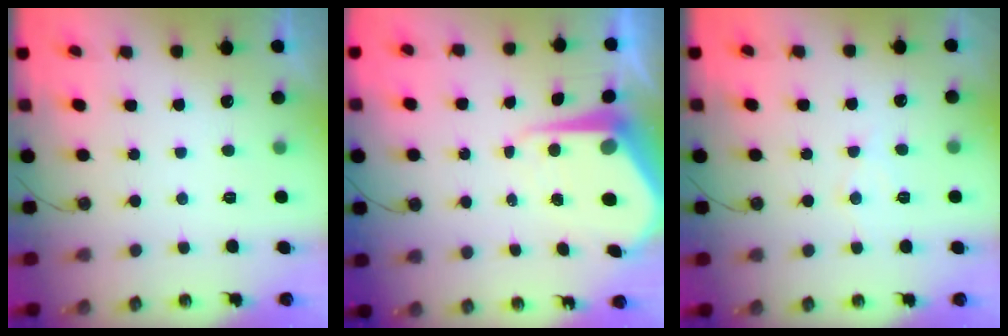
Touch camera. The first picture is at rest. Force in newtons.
{"total": 10.5, "press": 10.5, "slide": 0.9}
{"total": 6.4, "press": 6.4, "slide": 0.5}